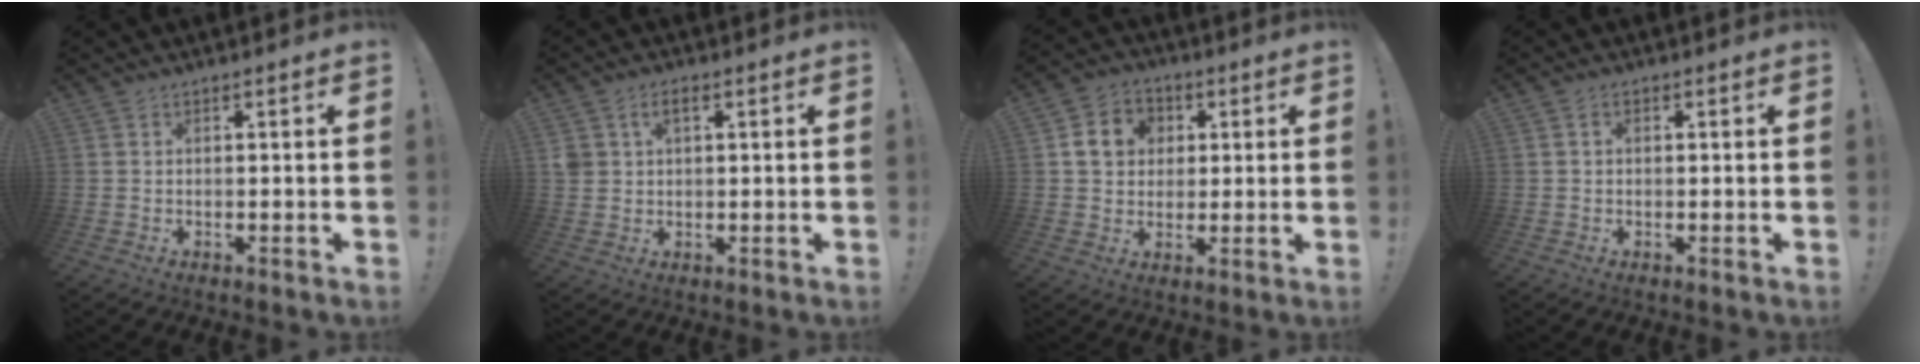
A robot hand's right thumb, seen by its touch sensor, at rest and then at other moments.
{"total": 4.0, "force": [1.4, 2.8, 2.4], "torque": [-0.040, 0.003, 0.025]}
{"total": 9.7, "force": [2.4, 8.6, 3.9], "torque": [-0.064, 0.003, 0.051]}
{"total": 1.1, "force": [0.1, 0.7, 0.8], "torque": [-0.022, 0.006, 0.002]}